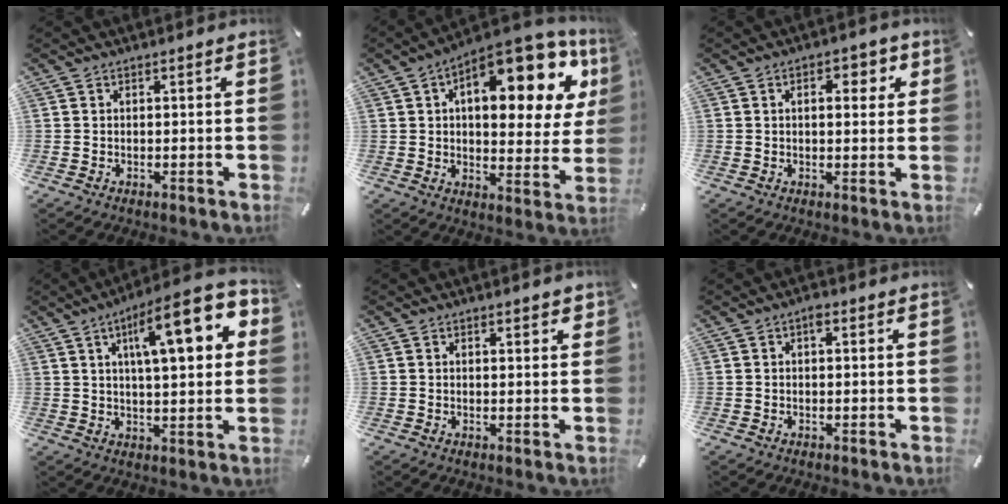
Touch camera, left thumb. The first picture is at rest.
{"total": 19.6, "force": [9.2, 9.3, 14.5], "torque": [-0.192, -0.060, 0.145]}
{"total": 5.0, "force": [1.4, 2.7, 3.9], "torque": [-0.051, -0.002, 0.013]}
{"total": 17.5, "force": [7.0, 5.1, 15.2], "torque": [-0.227, -0.022, 0.101]}
{"total": 1.4, "force": [1.0, 0.6, 0.8], "torque": [-0.008, -0.002, 0.017]}
{"total": 1.7, "force": [0.5, 0.8, 1.4], "torque": [-0.021, 0.004, 0.005]}